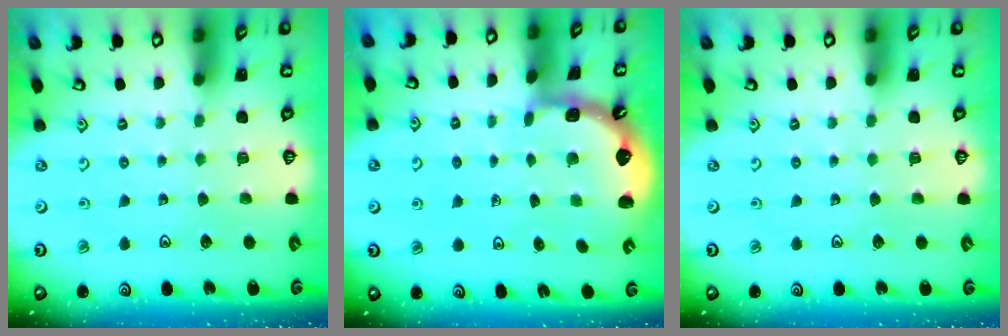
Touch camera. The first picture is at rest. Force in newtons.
{"total": 1.4, "press": 1.4, "slide": 0.1}
{"total": 0.0}